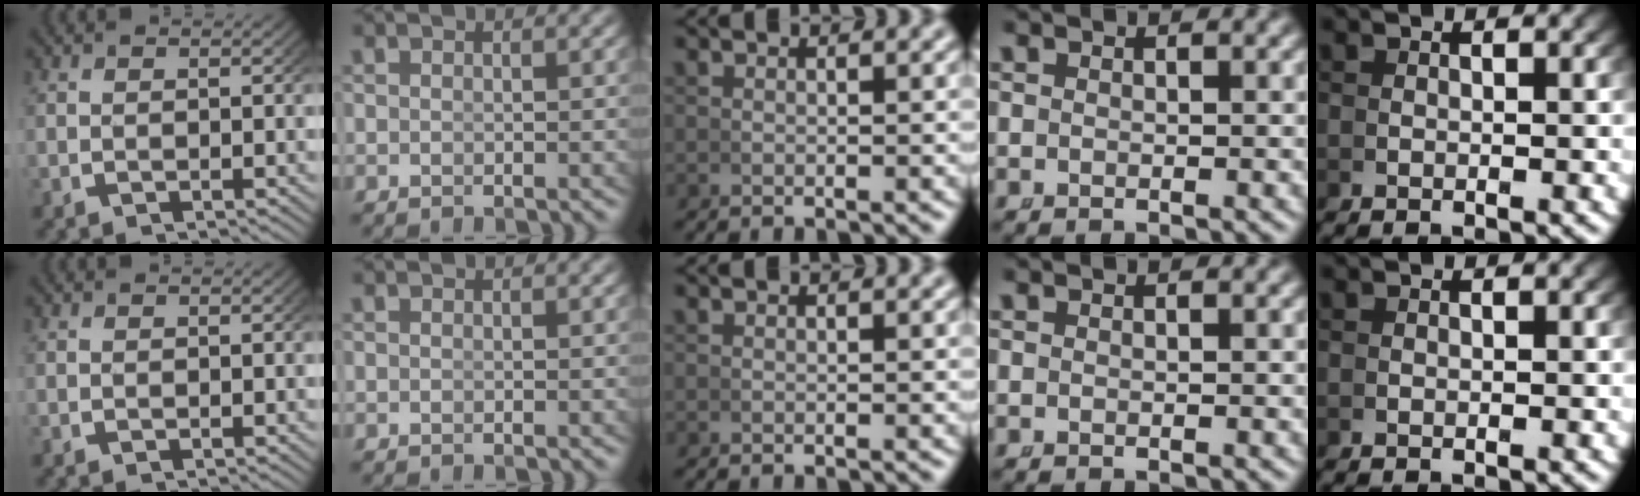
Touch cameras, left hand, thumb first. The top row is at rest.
{}